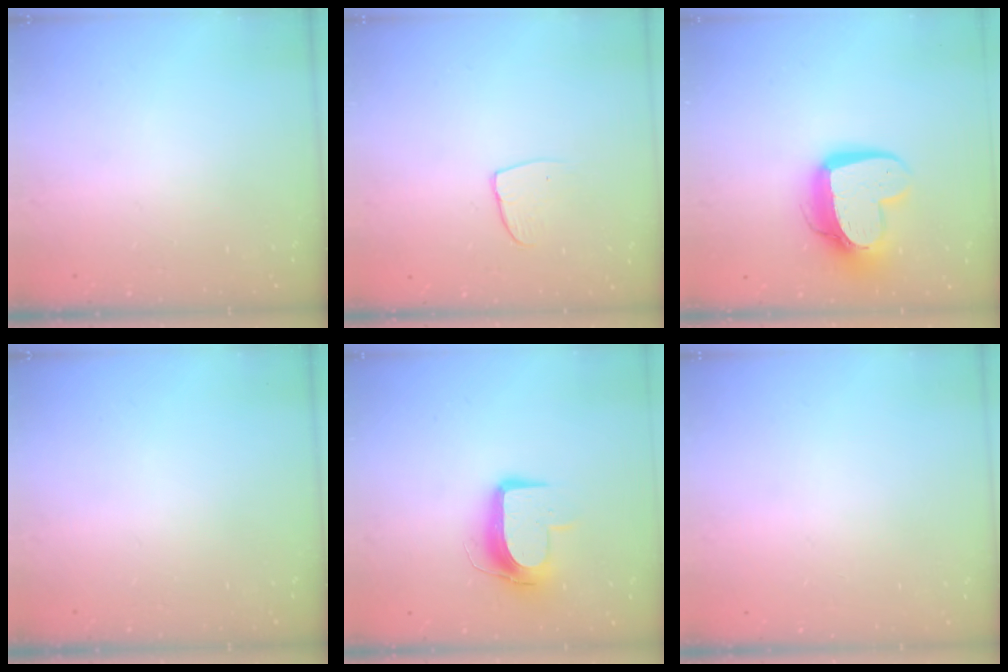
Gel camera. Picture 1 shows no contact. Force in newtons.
{"total": 4.3, "press": 4.3, "slide": 0.3}
{"total": 14.9, "press": 14.9, "slide": 1.1}
{"total": 0.0}
{"total": 10.6, "press": 10.5, "slide": 1.0}
{"total": 0.0}